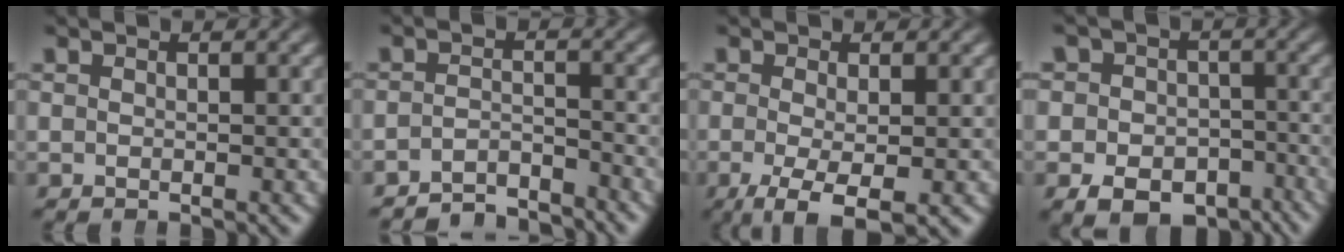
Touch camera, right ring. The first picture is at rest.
{"total": 4.4, "force": [-4.3, 1.0, 0.7], "torque": [-0.007, -0.015, -0.071]}
{"total": 5.5, "force": [-3.6, 1.9, 3.8], "torque": [-0.086, -0.044, -0.036]}
{"total": 8.9, "force": [-5.5, 6.6, 2.2], "torque": [-0.028, -0.026, -0.094]}